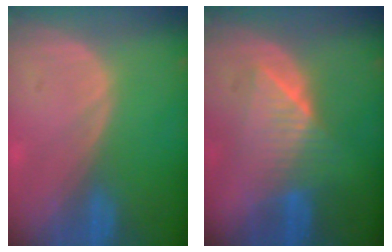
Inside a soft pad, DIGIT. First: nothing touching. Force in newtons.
{"total": 6.4, "press": 6.3, "slide": 1.0}